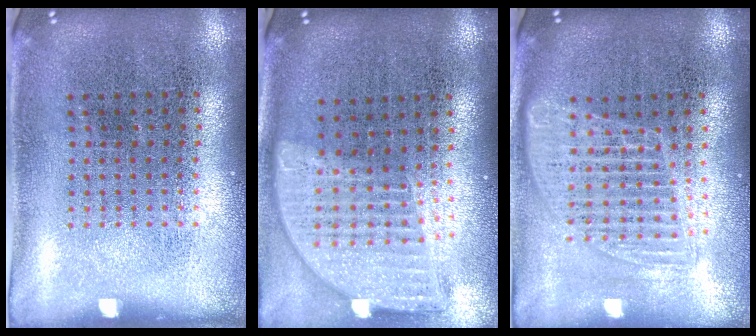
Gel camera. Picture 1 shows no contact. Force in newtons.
{"total": 1.9, "press": 1.5, "slide": 1.2}
{"total": 1.6, "press": 1.4, "slide": 0.8}